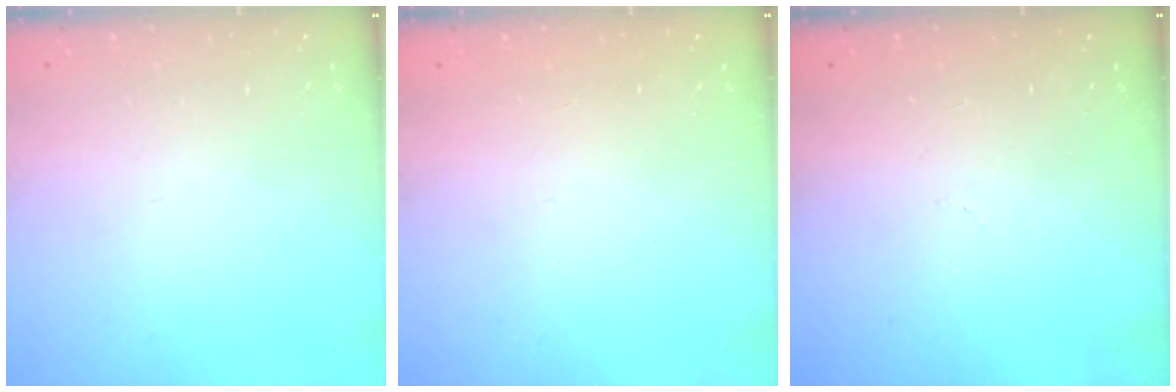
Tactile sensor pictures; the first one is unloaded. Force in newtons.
{"total": 1.0, "press": 1.0, "slide": 0.1}
{"total": 6.2, "press": 6.2, "slide": 0.7}